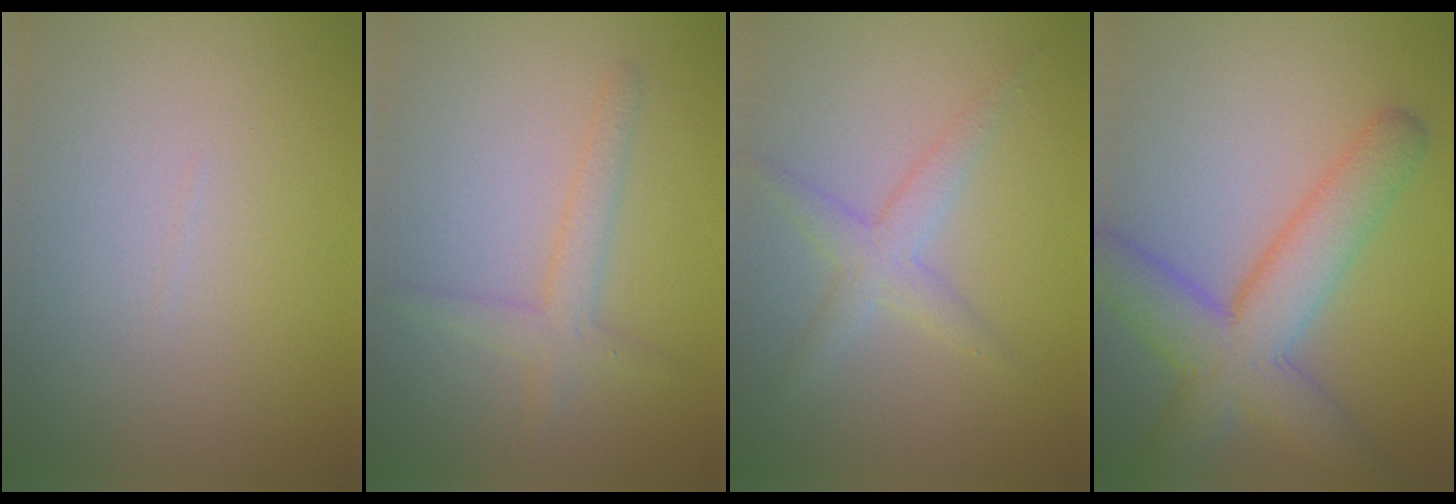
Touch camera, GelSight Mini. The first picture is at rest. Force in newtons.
{"total": 2.3, "press": 2.3, "slide": 0.1}
{"total": 2.5, "press": 2.5, "slide": 0.2}
{"total": 7.6, "press": 7.6, "slide": 0.4}